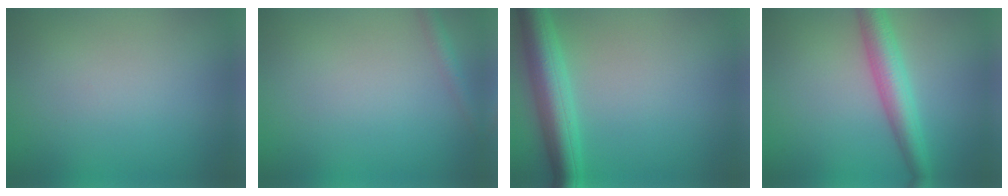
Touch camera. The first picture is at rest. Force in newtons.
{"total": 1.4, "press": 1.4, "slide": 0.1}
{"total": 5.9, "press": 5.9, "slide": 0.2}
{"total": 4.7, "press": 4.7, "slide": 0.1}